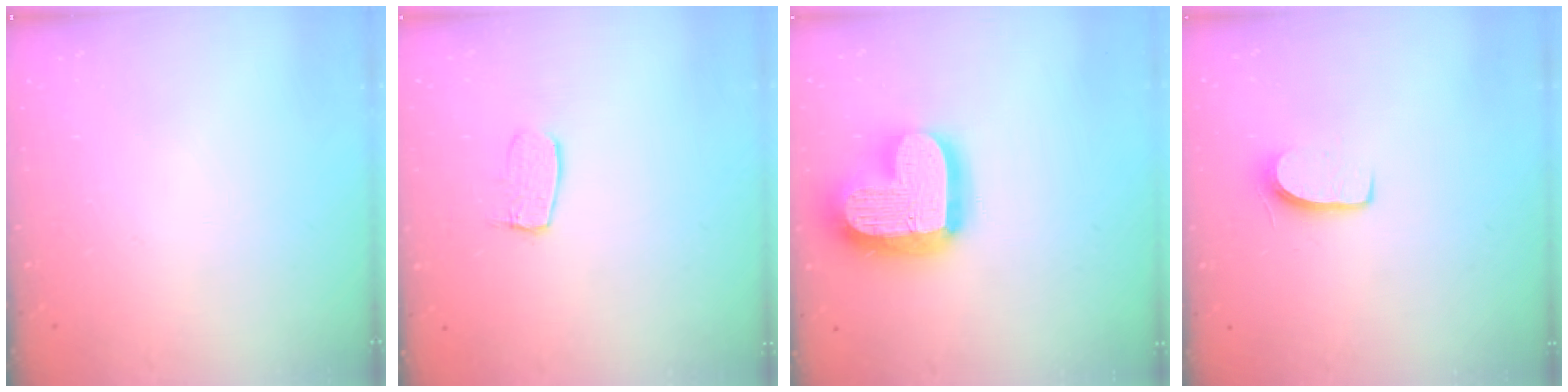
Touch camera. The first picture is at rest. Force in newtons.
{"total": 6.8, "press": 6.8, "slide": 0.3}
{"total": 21.5, "press": 21.4, "slide": 1.8}
{"total": 6.7, "press": 6.7, "slide": 0.5}